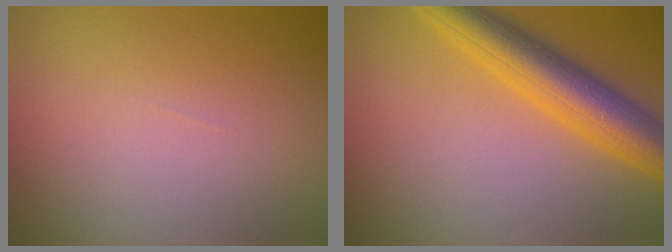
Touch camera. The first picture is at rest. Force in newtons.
{"total": 6.9, "press": 6.8, "slide": 0.5}